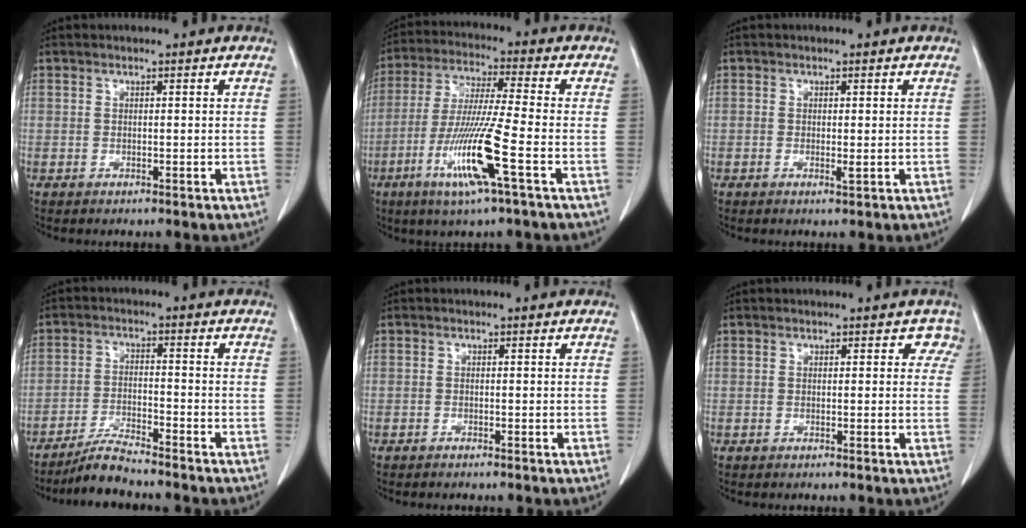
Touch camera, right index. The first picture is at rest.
{"total": 12.6, "force": [-5.0, -0.7, 11.6], "torque": [-0.235, -0.023, -0.097]}
{"total": 0.9, "force": [-0.1, 0.3, 0.9], "torque": [-0.011, -0.001, 0.000]}
{"total": 5.6, "force": [-5.1, -0.1, 2.2], "torque": [-0.043, -0.021, -0.097]}
{"total": 0.7, "force": [-0.6, 0.1, 0.2], "torque": [-0.008, -0.001, -0.010]}
{"total": 2.2, "force": [1.4, 1.7, 0.6], "torque": [0.019, 0.000, -0.001]}